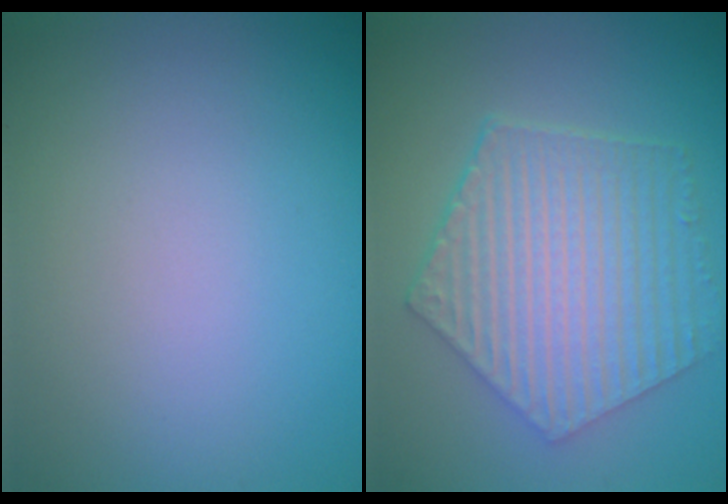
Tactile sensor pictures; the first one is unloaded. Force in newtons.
{"total": 6.5, "press": 5.0, "slide": 4.1}